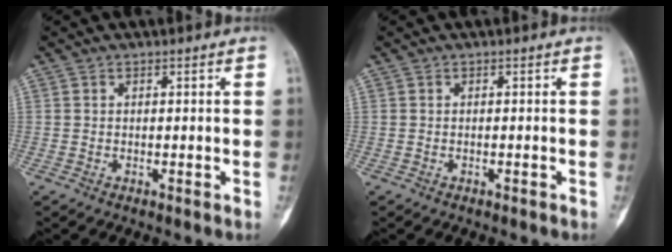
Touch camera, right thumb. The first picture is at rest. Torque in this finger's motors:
{"motor_torque": [0.35, -0.39, -0.11, 0.00, 0.01]}